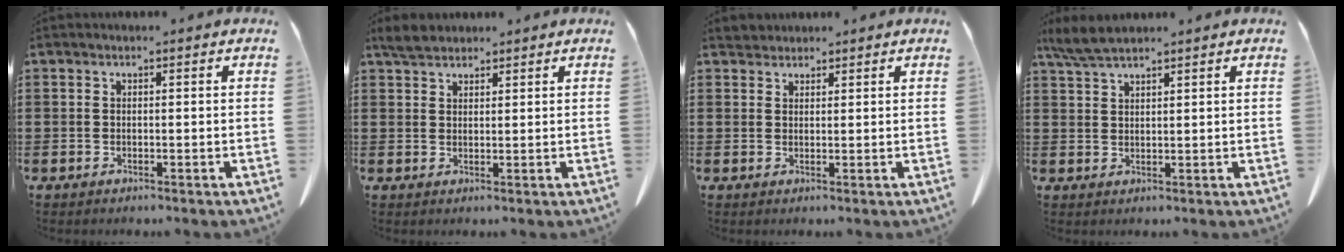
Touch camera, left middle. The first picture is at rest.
{"total": 3.0, "force": [2.6, 1.0, 1.0], "torque": [-0.027, 0.004, 0.051]}
{"total": 1.8, "force": [1.8, 0.6, 0.0], "torque": [-0.006, 0.001, 0.037]}
{"total": 4.0, "force": [3.3, 0.5, 2.2], "torque": [-0.053, -0.004, 0.063]}